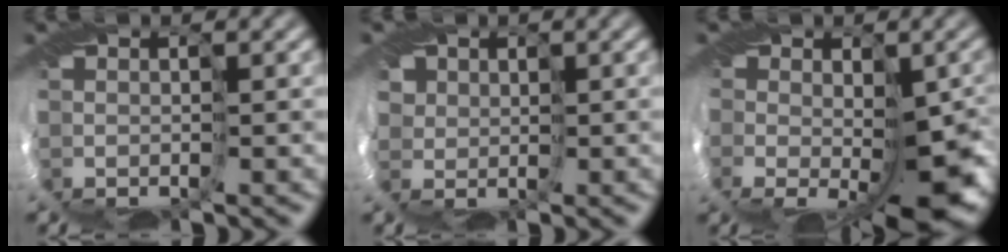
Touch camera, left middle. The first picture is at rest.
{"total": 5.3, "force": [2.6, 4.2, 1.9], "torque": [-0.049, 0.015, 0.032]}
{"total": 9.1, "force": [-2.2, 4.3, 7.7], "torque": [-0.120, -0.025, -0.031]}